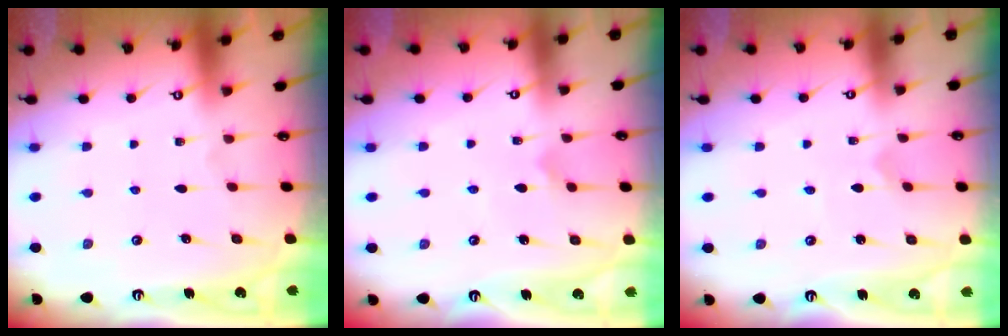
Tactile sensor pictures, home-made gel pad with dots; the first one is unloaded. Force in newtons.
{"total": 3.8, "press": 3.8, "slide": 0.5}
{"total": 0.6, "press": 0.6, "slide": 0.0}